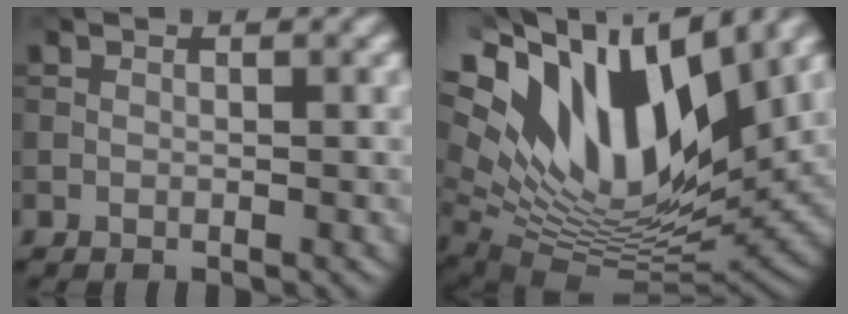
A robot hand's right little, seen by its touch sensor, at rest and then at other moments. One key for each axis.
{"total": 17.5, "fx": 7.1, "fy": 8.2, "fz": 13.7, "tx": -0.257, "ty": 0.028, "tz": 0.116}